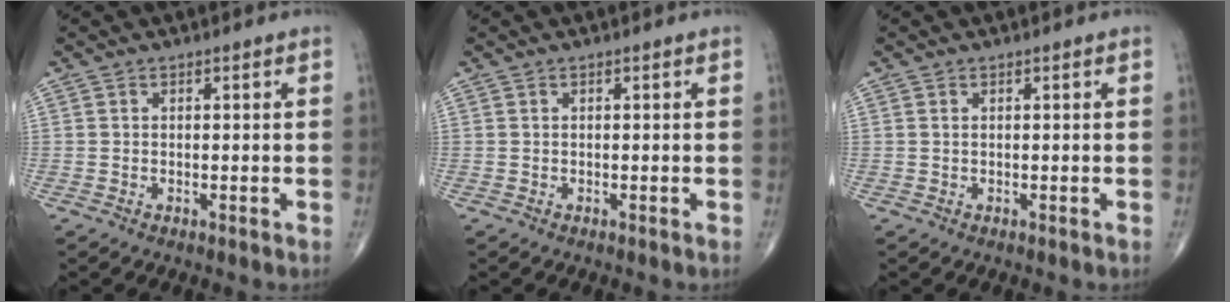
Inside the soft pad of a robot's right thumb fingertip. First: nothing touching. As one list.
[{"total": 0.0}, {"total": 0.0}]